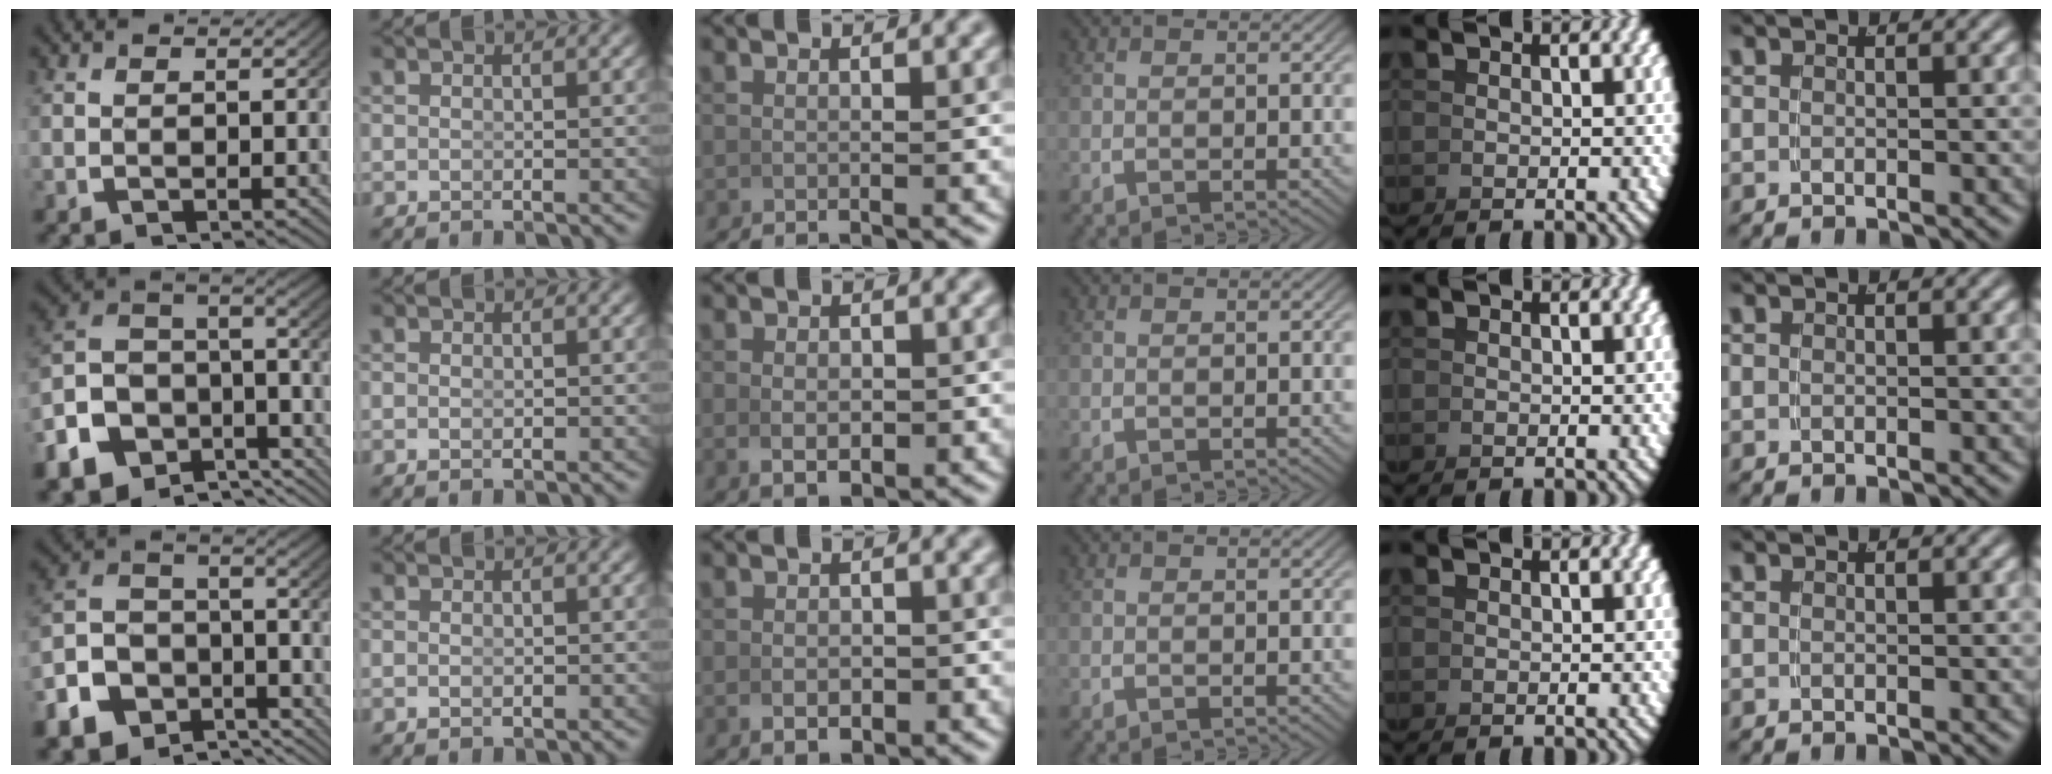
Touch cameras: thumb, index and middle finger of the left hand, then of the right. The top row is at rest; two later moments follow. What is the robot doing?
{"motion": "lift_and_place", "object": "hoodie"}